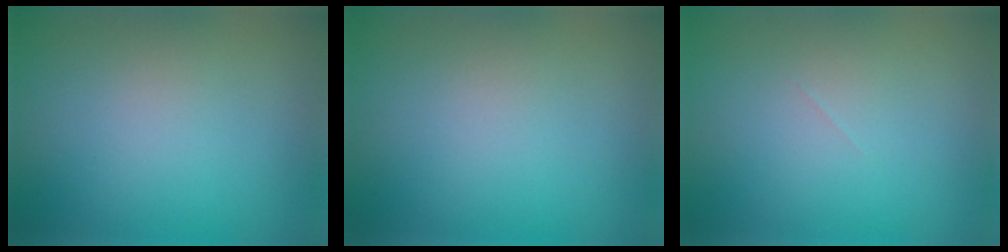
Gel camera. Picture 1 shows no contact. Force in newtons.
{"total": 0.0}
{"total": 0.0}